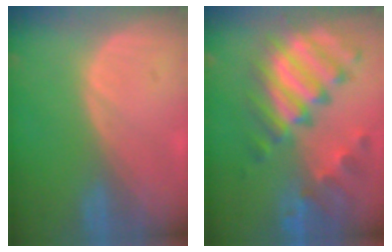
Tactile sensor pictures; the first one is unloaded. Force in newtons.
{"total": 11.5, "press": 9.8, "slide": 6.0}